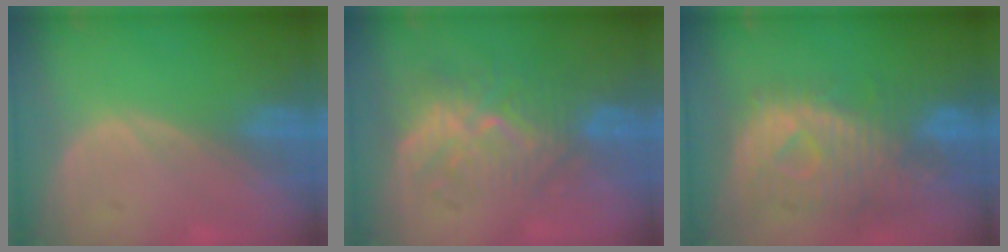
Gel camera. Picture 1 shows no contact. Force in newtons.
{"total": 8.7, "press": 8.2, "slide": 2.9}
{"total": 10.6, "press": 9.5, "slide": 4.6}